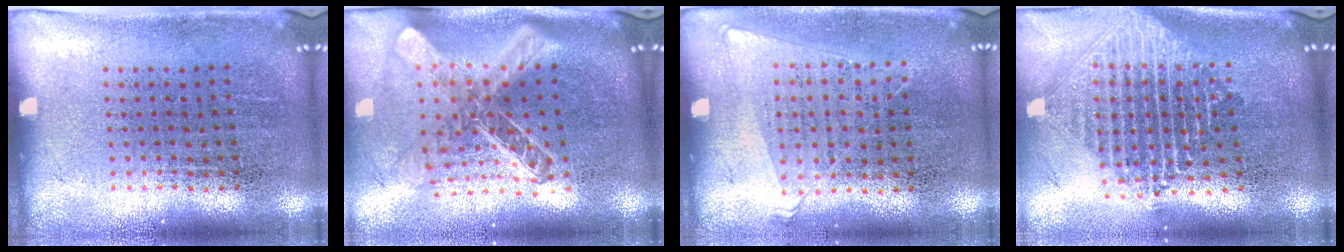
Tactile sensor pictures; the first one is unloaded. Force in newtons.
{"total": 2.7, "press": 2.0, "slide": 1.8}
{"total": 1.0, "press": 0.9, "slide": 0.5}
{"total": 2.4, "press": 1.8, "slide": 1.5}